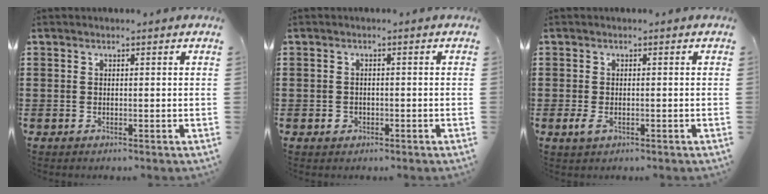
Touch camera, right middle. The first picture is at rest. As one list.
[{"total": 1.2, "force": [-0.4, 1.1, 0.3], "torque": [-0.008, 0.004, -0.010]}, {"total": 1.8, "force": [-0.6, 1.0, 1.3], "torque": [-0.041, -0.006, -0.015]}]